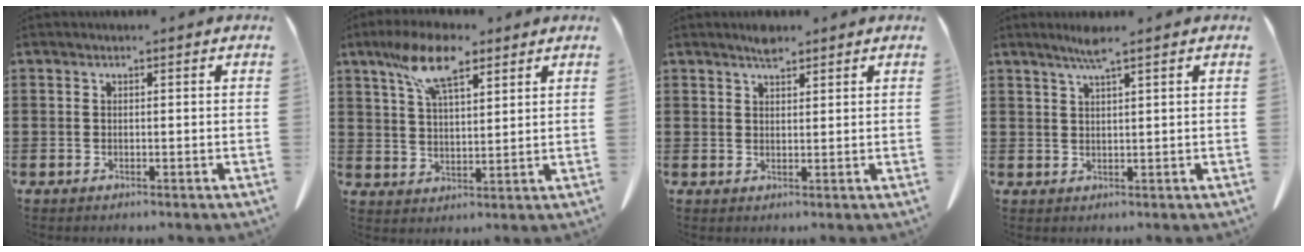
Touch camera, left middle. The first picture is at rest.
{"total": 10.1, "force": [6.6, 3.4, 6.8], "torque": [-0.142, -0.005, 0.120]}
{"total": 2.4, "force": [2.1, 0.6, 0.9], "torque": [-0.021, 0.000, 0.040]}
{"total": 3.2, "force": [2.3, -0.1, 2.2], "torque": [-0.049, 0.000, 0.042]}